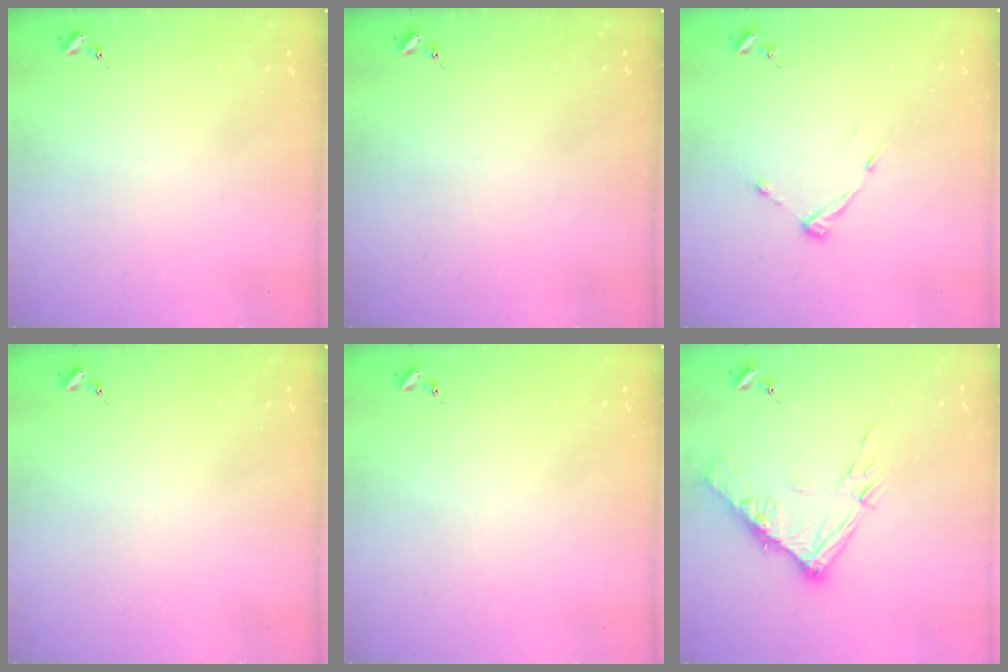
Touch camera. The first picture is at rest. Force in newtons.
{"total": 0.0}
{"total": 5.5, "press": 5.5, "slide": 0.7}
{"total": 0.0}
{"total": 0.0}
{"total": 13.2, "press": 13.2, "slide": 1.2}